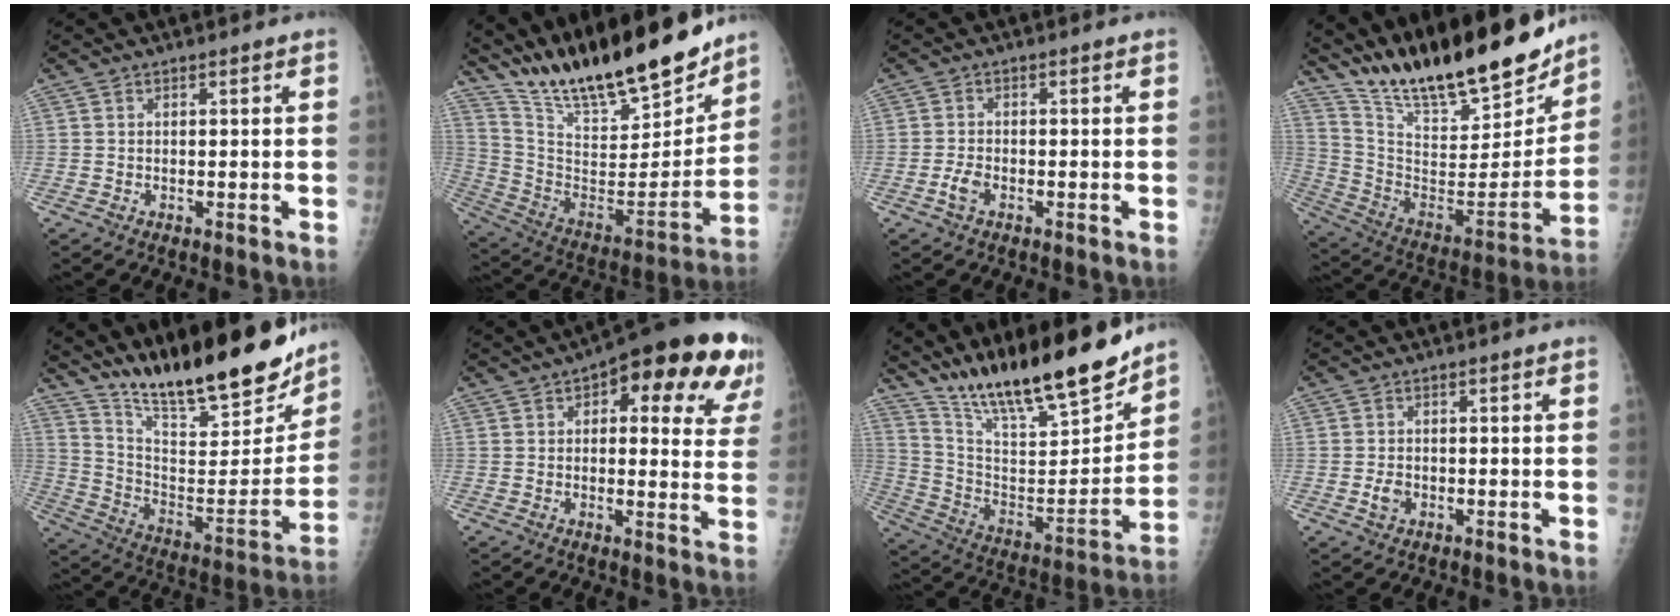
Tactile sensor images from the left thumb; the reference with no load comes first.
{"total": 25.5, "force": [21.6, 5.6, 12.2], "torque": [-0.175, -0.109, 0.365]}
{"total": 2.4, "force": [-1.2, 1.2, 1.7], "torque": [-0.042, 0.009, -0.025]}
{"total": 27.0, "force": [22.4, 6.9, 13.5], "torque": [-0.194, -0.104, 0.365]}
{"total": 25.2, "force": [20.5, 5.7, 13.6], "torque": [-0.182, -0.101, 0.323]}
{"total": 20.3, "force": [10.0, 8.1, 15.7], "torque": [-0.159, -0.005, 0.113]}
{"total": 23.5, "force": [19.2, 4.6, 12.6], "torque": [-0.181, -0.098, 0.332]}
{"total": 2.2, "force": [-0.7, 1.6, 1.3], "torque": [-0.022, 0.006, -0.011]}